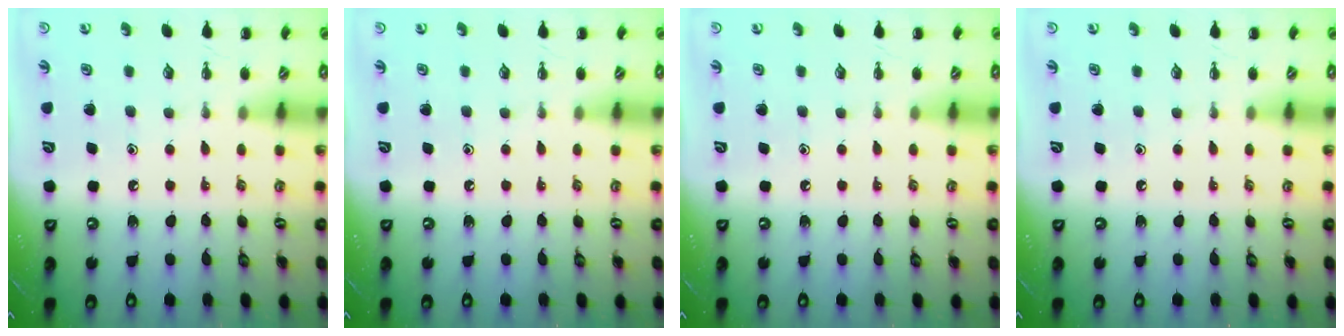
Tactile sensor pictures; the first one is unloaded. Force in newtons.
{"total": 0.0}
{"total": 0.0}
{"total": 0.0}